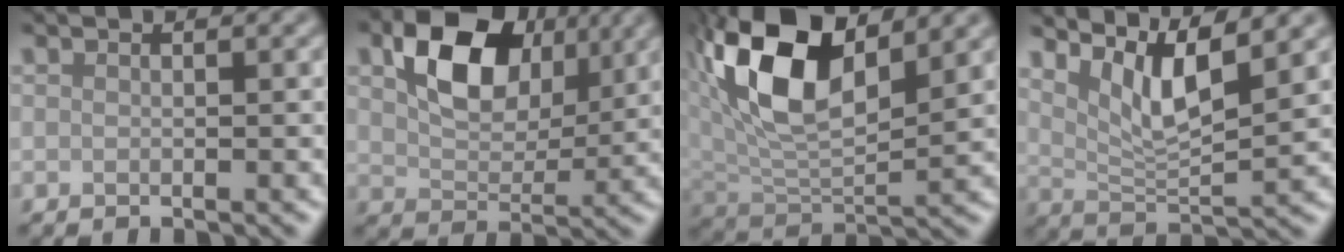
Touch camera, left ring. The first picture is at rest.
{"total": 8.3, "force": [3.1, 5.3, 5.5], "torque": [-0.104, 0.000, 0.052]}
{"total": 11.8, "force": [4.4, 6.0, 9.1], "torque": [-0.189, 0.013, 0.084]}
{"total": 5.8, "force": [3.3, 1.3, 4.6], "torque": [-0.086, -0.005, 0.068]}